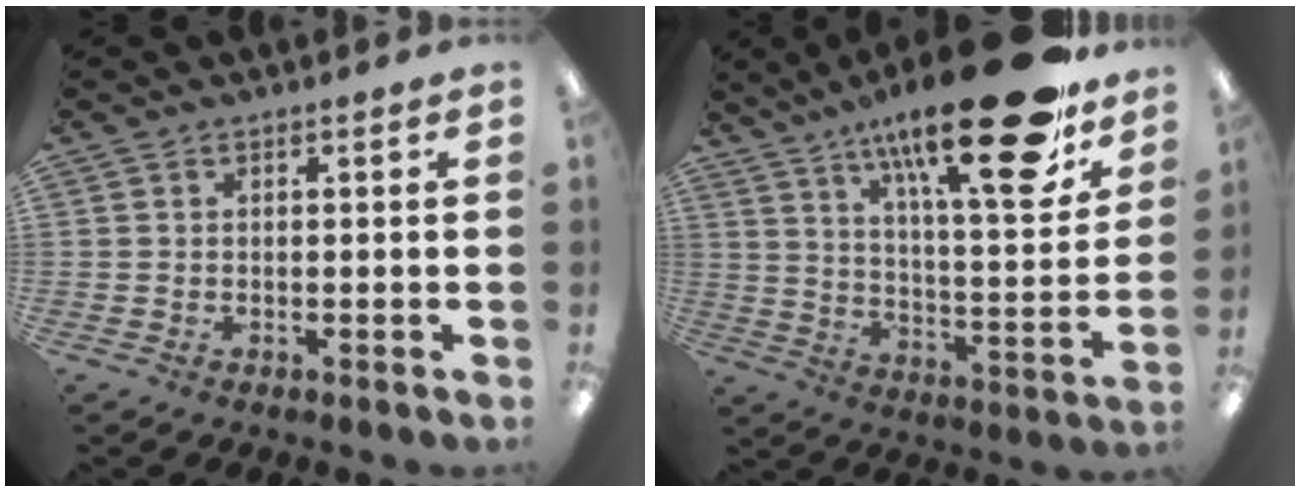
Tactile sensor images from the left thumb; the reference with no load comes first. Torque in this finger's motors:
{"motor_torque": [1.31, 0.55, 2.18, -0.58, 0.47]}